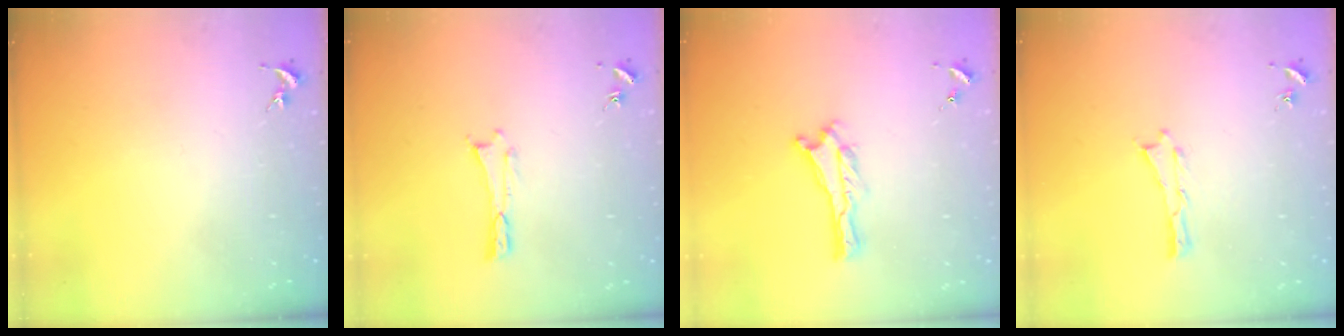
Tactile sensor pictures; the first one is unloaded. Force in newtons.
{"total": 0.0}
{"total": 0.0}
{"total": 0.0}